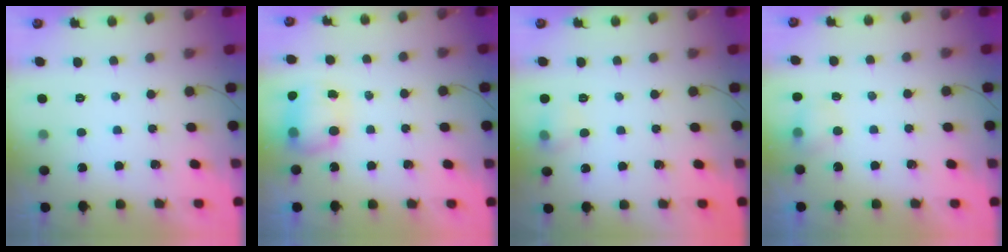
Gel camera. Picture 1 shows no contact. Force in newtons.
{"total": 7.2, "press": 7.1, "slide": 1.5}
{"total": 6.8, "press": 6.7, "slide": 1.3}
{"total": 4.1, "press": 4.0, "slide": 1.1}